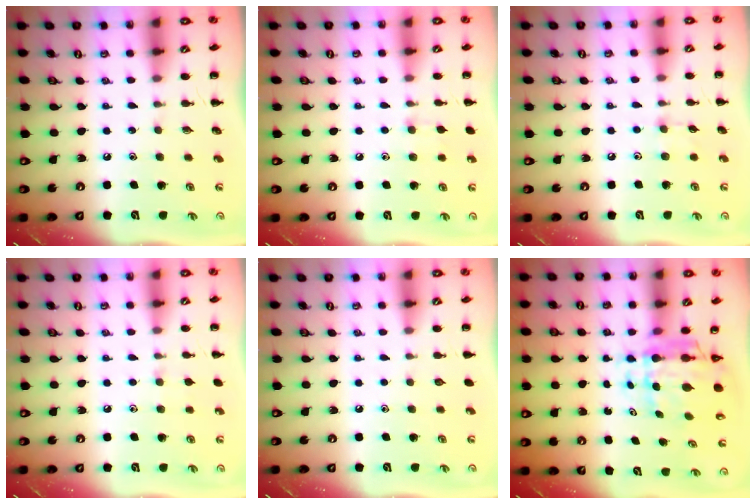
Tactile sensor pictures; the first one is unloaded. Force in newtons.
{"total": 5.8, "press": 5.3, "slide": 2.2}
{"total": 3.8, "press": 3.6, "slide": 1.2}
{"total": 4.4, "press": 4.0, "slide": 1.8}
{"total": 0.0}
{"total": 7.1, "press": 6.7, "slide": 2.5}